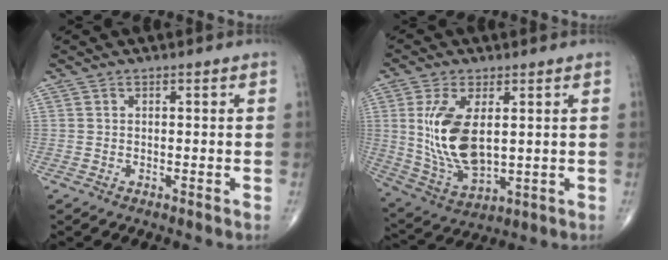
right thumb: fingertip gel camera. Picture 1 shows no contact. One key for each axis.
{"total": 14.0, "fx": 2.2, "fy": 6.9, "fz": 12.0, "tx": -0.236, "ty": -0.018, "tz": 0.058}